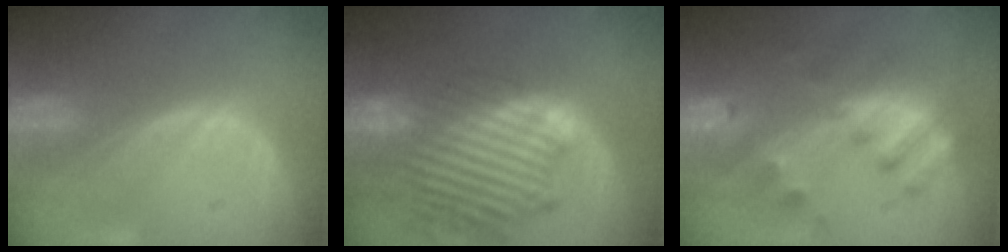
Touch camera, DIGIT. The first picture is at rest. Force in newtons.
{"total": 13.9, "press": 11.8, "slide": 7.3}
{"total": 8.1, "press": 7.2, "slide": 3.8}